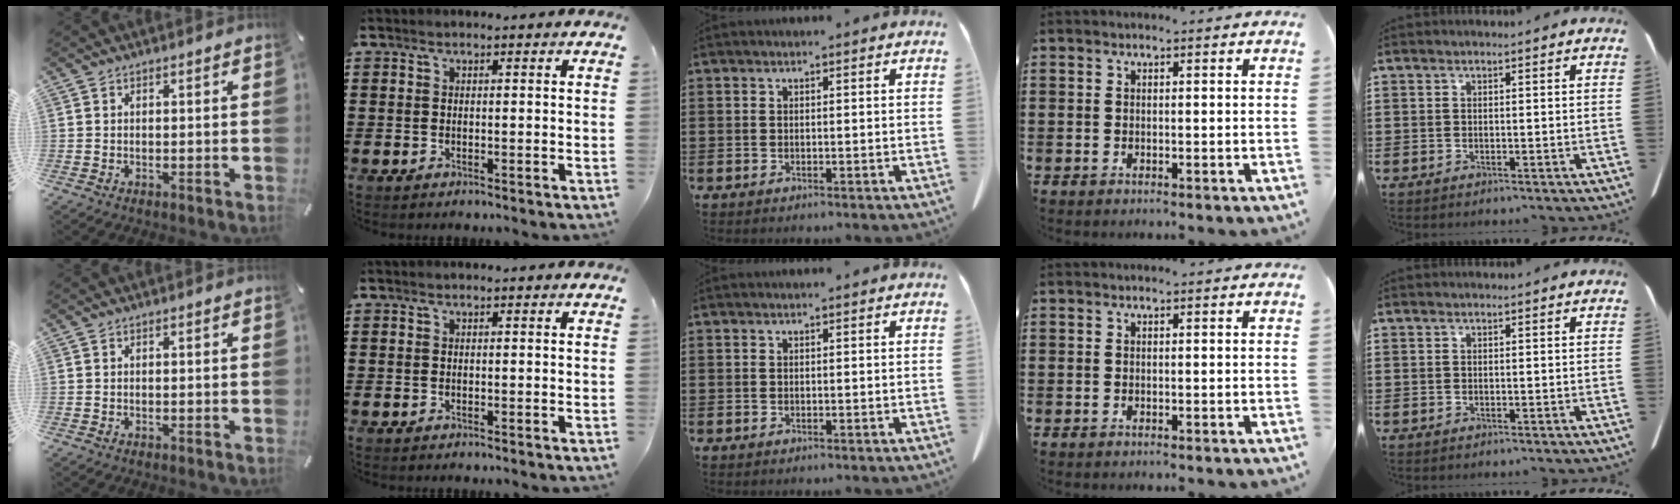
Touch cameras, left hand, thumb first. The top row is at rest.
{}